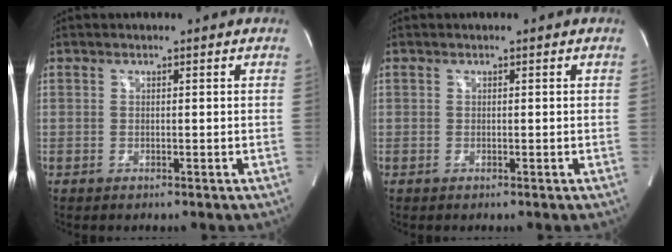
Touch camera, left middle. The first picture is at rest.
{"total": 0.0}